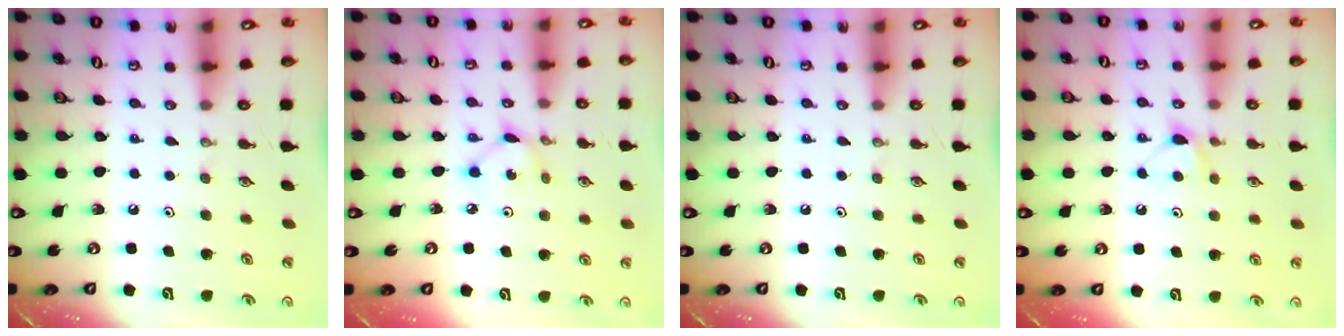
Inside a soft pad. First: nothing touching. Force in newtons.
{"total": 2.6, "press": 2.6, "slide": 0.1}
{"total": 0.0}
{"total": 5.7, "press": 5.6, "slide": 0.8}